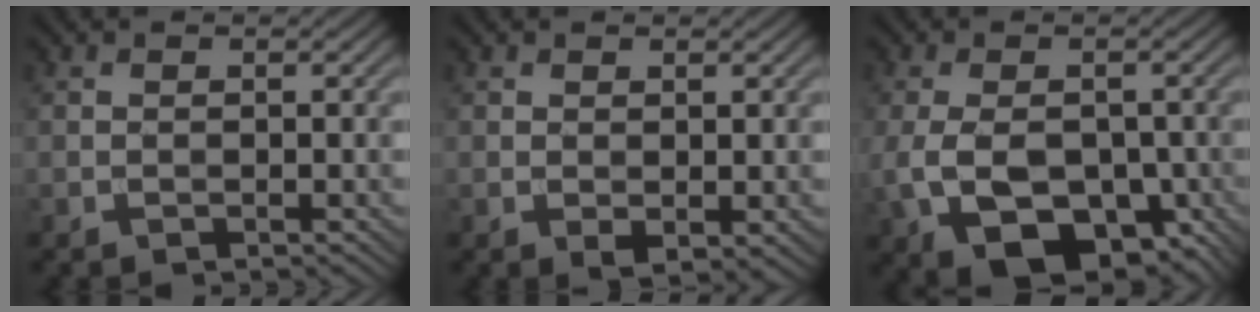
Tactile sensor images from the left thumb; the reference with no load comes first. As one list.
[{"total": 1.6, "force": [0.1, 0.8, 1.4], "torque": [-0.024, -0.007, 0.007]}, {"total": 11.4, "force": [-3.9, 6.7, 8.5], "torque": [-0.178, -0.031, -0.051]}]